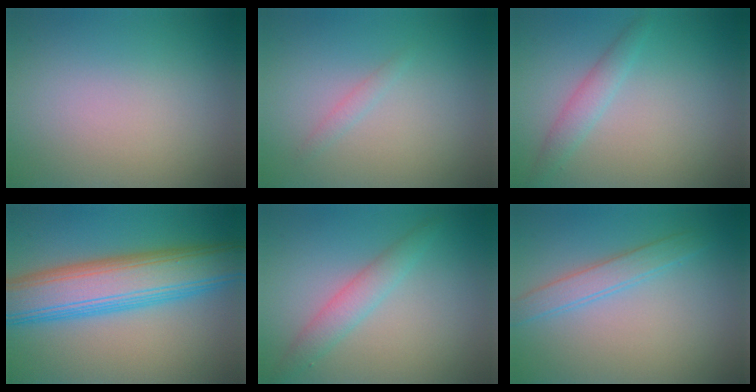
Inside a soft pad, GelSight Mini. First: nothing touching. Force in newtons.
{"total": 0.8, "press": 0.8, "slide": 0.1}
{"total": 1.8, "press": 1.8, "slide": 0.1}
{"total": 9.4, "press": 9.4, "slide": 0.3}
{"total": 2.4, "press": 2.4, "slide": 0.1}
{"total": 2.3, "press": 2.3, "slide": 0.0}